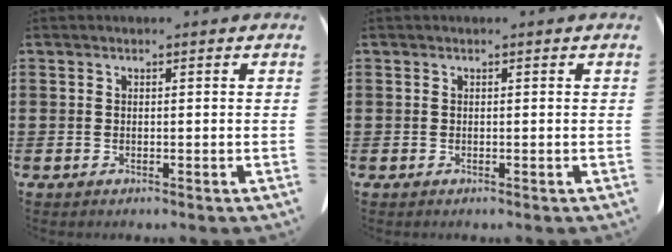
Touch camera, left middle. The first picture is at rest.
{"total": 0.0}